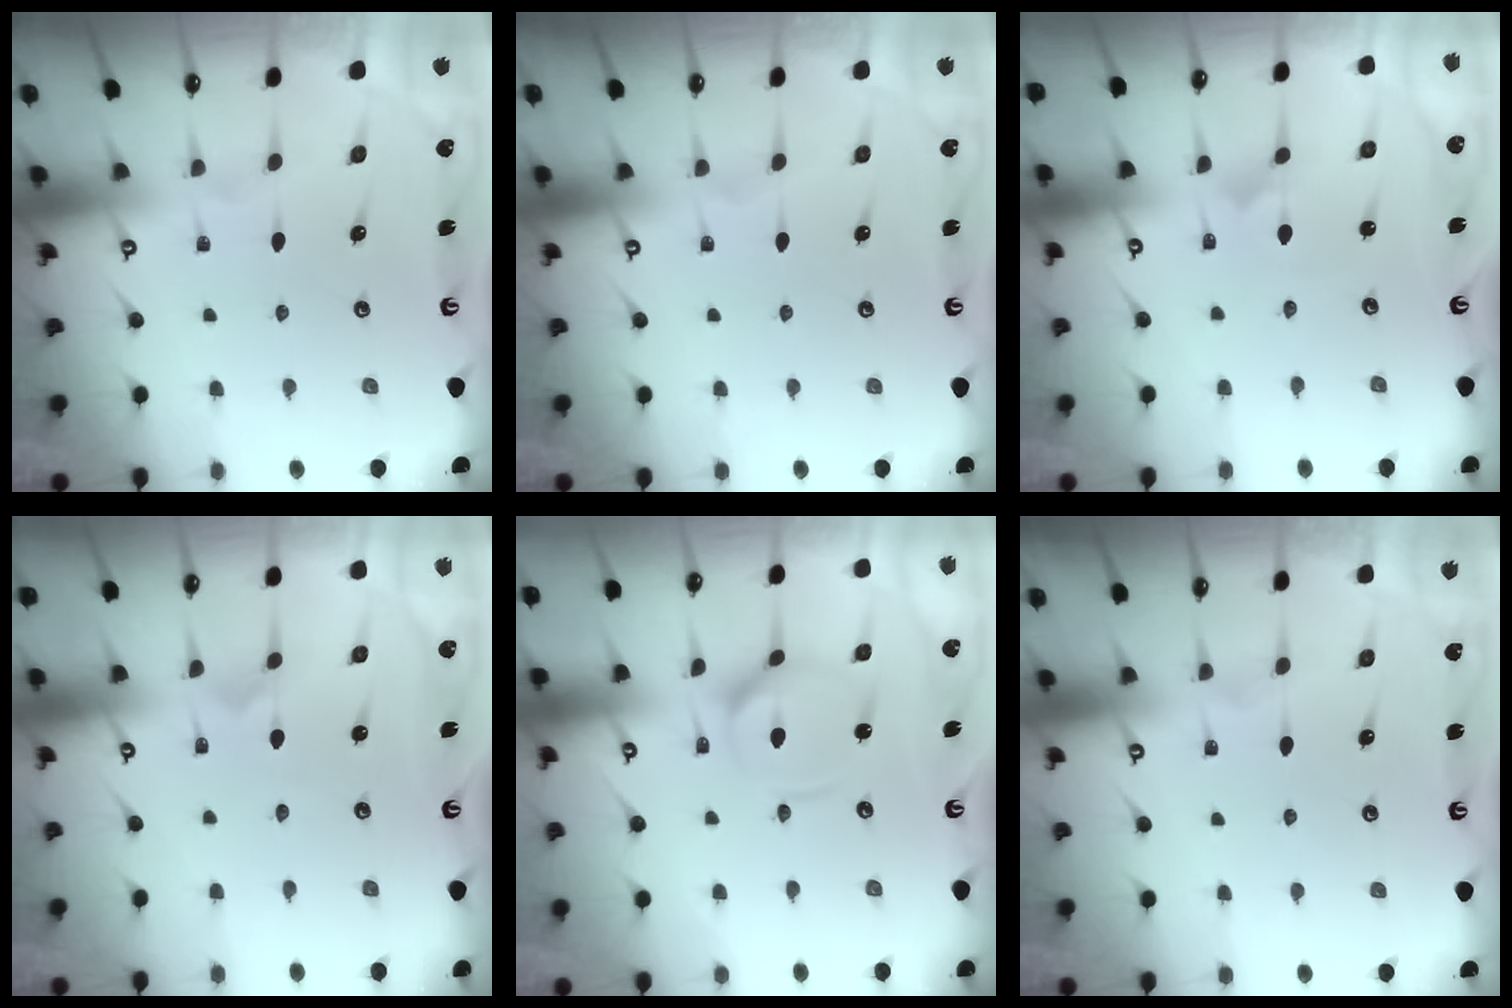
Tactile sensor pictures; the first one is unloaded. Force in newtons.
{"total": 0.0}
{"total": 1.4, "press": 1.4, "slide": 0.1}
{"total": 0.0}
{"total": 9.0, "press": 9.0, "slide": 0.7}
{"total": 0.0}